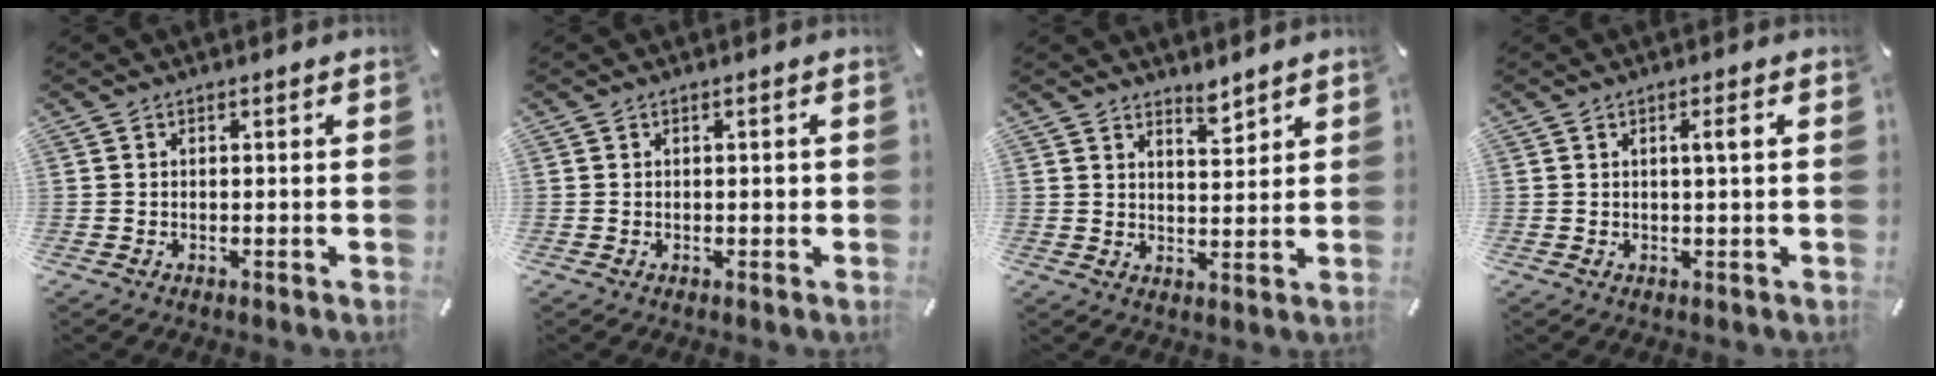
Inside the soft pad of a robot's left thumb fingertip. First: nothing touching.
{"total": 0.7, "force": [0.0, 0.4, 0.6], "torque": [-0.012, 0.001, -0.001]}
{"total": 4.1, "force": [3.9, 1.1, 0.9], "torque": [-0.001, -0.032, 0.068]}
{"total": 2.8, "force": [0.5, 0.2, 2.7], "torque": [-0.052, 0.001, 0.005]}